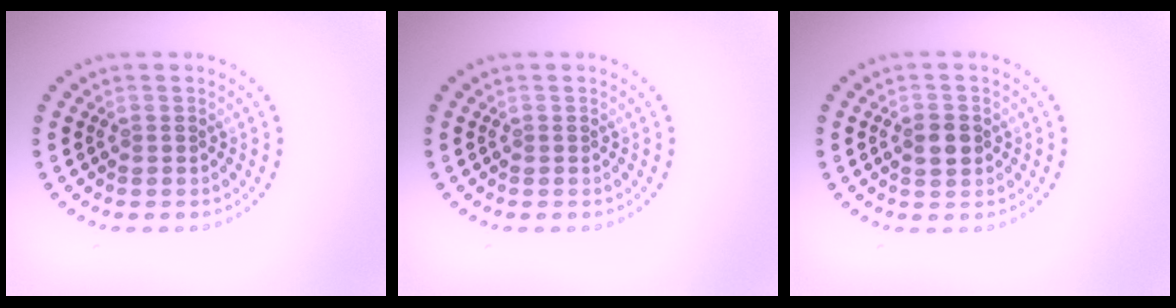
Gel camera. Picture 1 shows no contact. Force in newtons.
{"total": 0.0}
{"total": 2.4, "press": 2.4, "slide": 0.0}